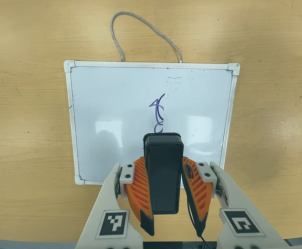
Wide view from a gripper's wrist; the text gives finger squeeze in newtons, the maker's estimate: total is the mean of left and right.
{"total": 5.4, "left": 4.5, "right": 6.3}